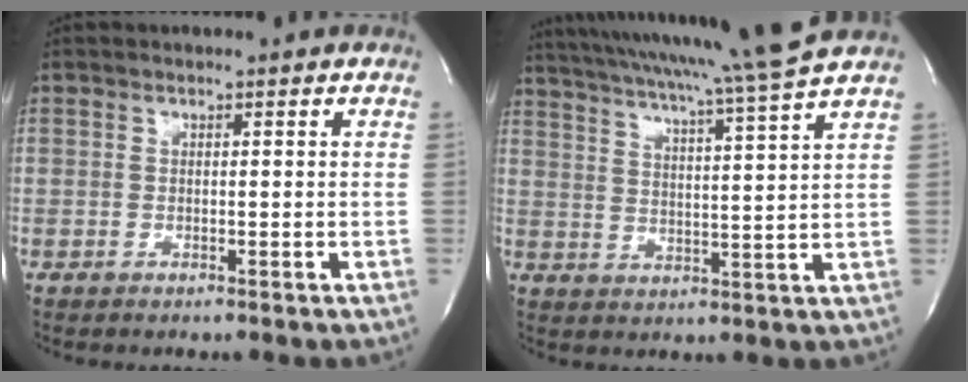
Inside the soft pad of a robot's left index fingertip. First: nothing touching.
{"total": 17.6, "force": [15.1, -2.3, 8.6], "torque": [-0.155, -0.032, 0.212]}